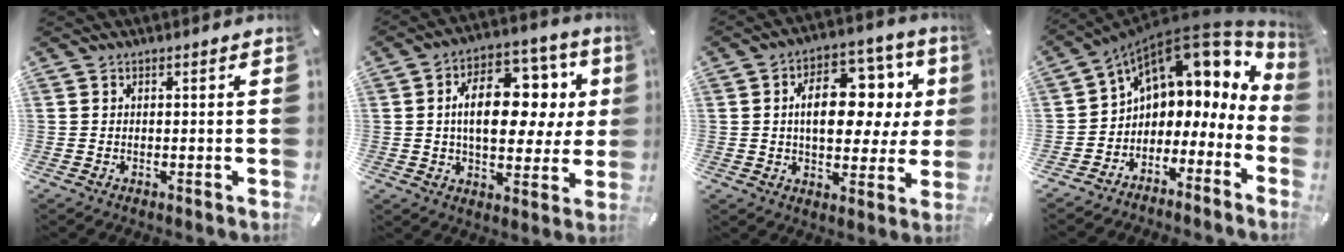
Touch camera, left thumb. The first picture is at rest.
{"total": 17.2, "force": [3.5, 10.5, 13.2], "torque": [-0.200, -0.005, 0.059]}
{"total": 15.9, "force": [3.4, 9.9, 12.0], "torque": [-0.167, -0.008, 0.058]}
{"total": 9.9, "force": [4.7, 7.1, 4.9], "torque": [-0.082, -0.048, 0.077]}